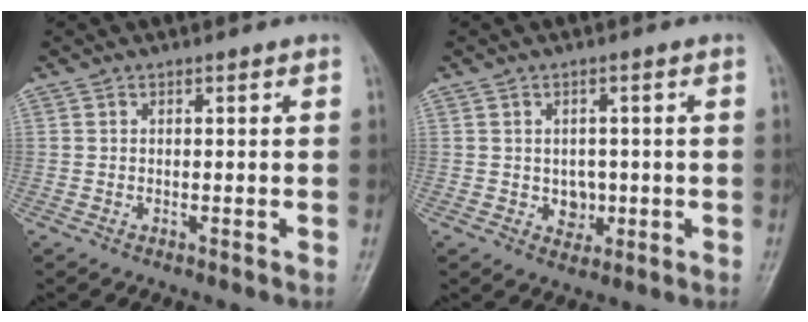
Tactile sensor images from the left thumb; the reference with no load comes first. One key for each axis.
{"total": 3.6, "fx": -0.4, "fy": 3.0, "fz": 1.9, "tx": -0.009, "ty": 0.002, "tz": 0.000}